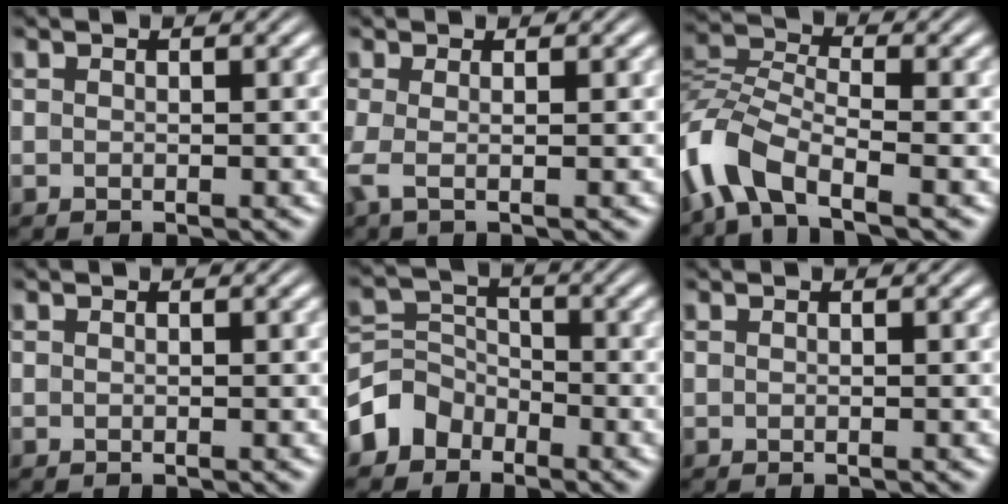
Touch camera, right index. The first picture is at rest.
{"total": 1.8, "force": [-0.4, 0.5, 1.6], "torque": [-0.056, -0.015, -0.002]}
{"total": 6.3, "force": [-2.5, 4.2, 4.0], "torque": [-0.122, -0.027, -0.037]}
{"total": 0.0}
{"total": 6.1, "force": [-3.0, 4.9, 2.0], "torque": [-0.053, -0.023, -0.050]}
{"total": 0.0}